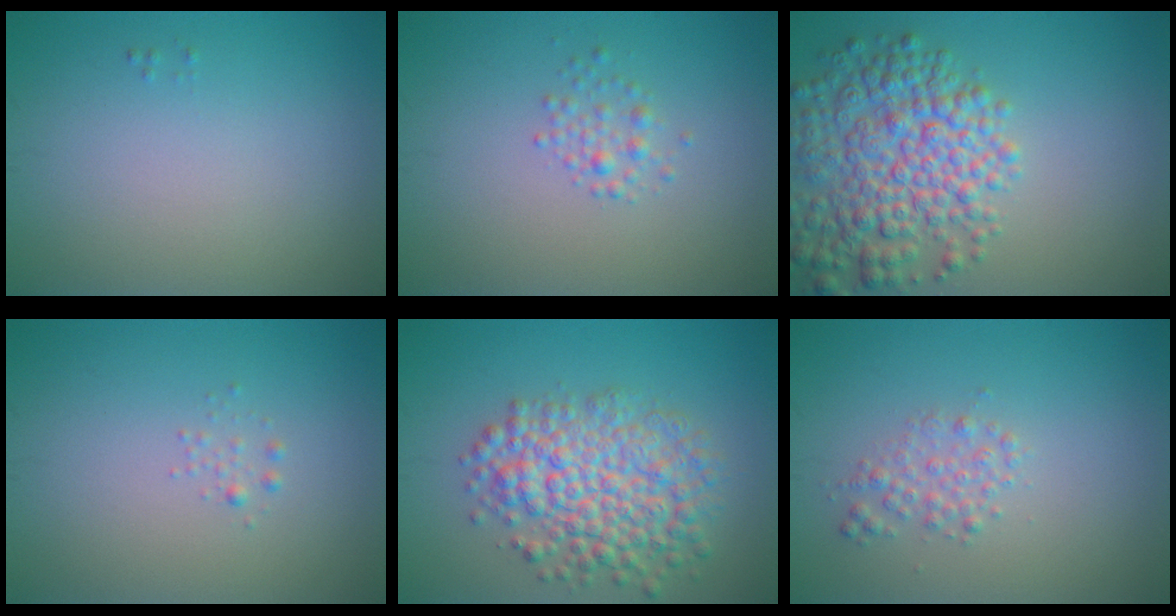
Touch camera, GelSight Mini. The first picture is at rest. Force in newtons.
{"total": 1.4, "press": 1.4, "slide": 0.1}
{"total": 7.4, "press": 7.4, "slide": 0.3}
{"total": 0.7, "press": 0.7, "slide": 0.0}
{"total": 7.0, "press": 7.0, "slide": 0.2}
{"total": 1.7, "press": 1.7, "slide": 0.0}